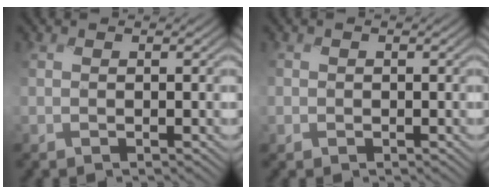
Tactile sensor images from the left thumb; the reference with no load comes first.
{"total": 1.0, "force": [-0.3, 0.9, -0.3], "torque": [0.003, -0.004, -0.011]}